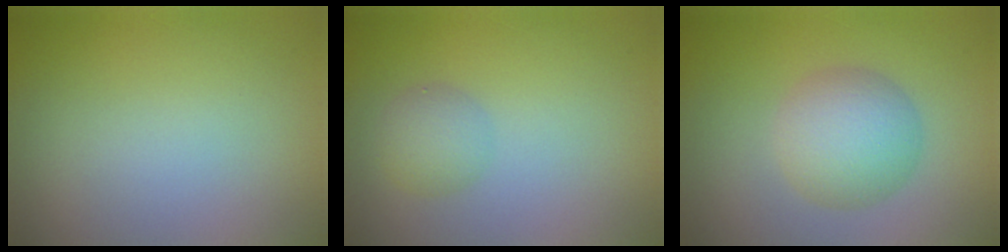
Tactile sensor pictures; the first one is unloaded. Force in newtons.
{"total": 2.0, "press": 2.0, "slide": 0.0}
{"total": 4.8, "press": 4.8, "slide": 0.1}